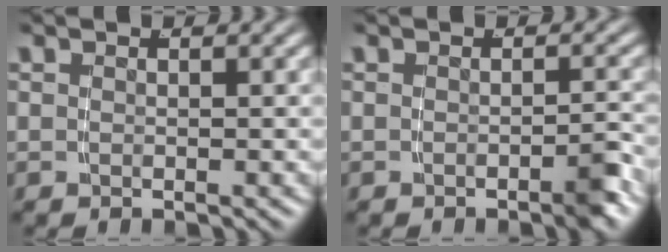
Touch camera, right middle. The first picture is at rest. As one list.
[{"total": 1.5, "force": [-1.1, 0.1, 1.0], "torque": [-0.015, 0.004, -0.023]}]